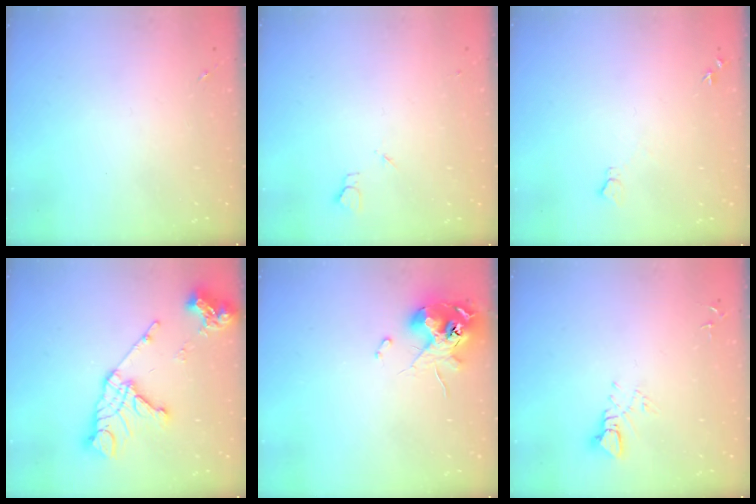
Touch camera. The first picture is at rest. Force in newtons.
{"total": 2.7, "press": 2.6, "slide": 0.3}
{"total": 5.5, "press": 5.5, "slide": 0.7}
{"total": 17.0, "press": 16.9, "slide": 1.8}
{"total": 11.9, "press": 11.8, "slide": 1.2}
{"total": 5.0, "press": 5.0, "slide": 0.2}